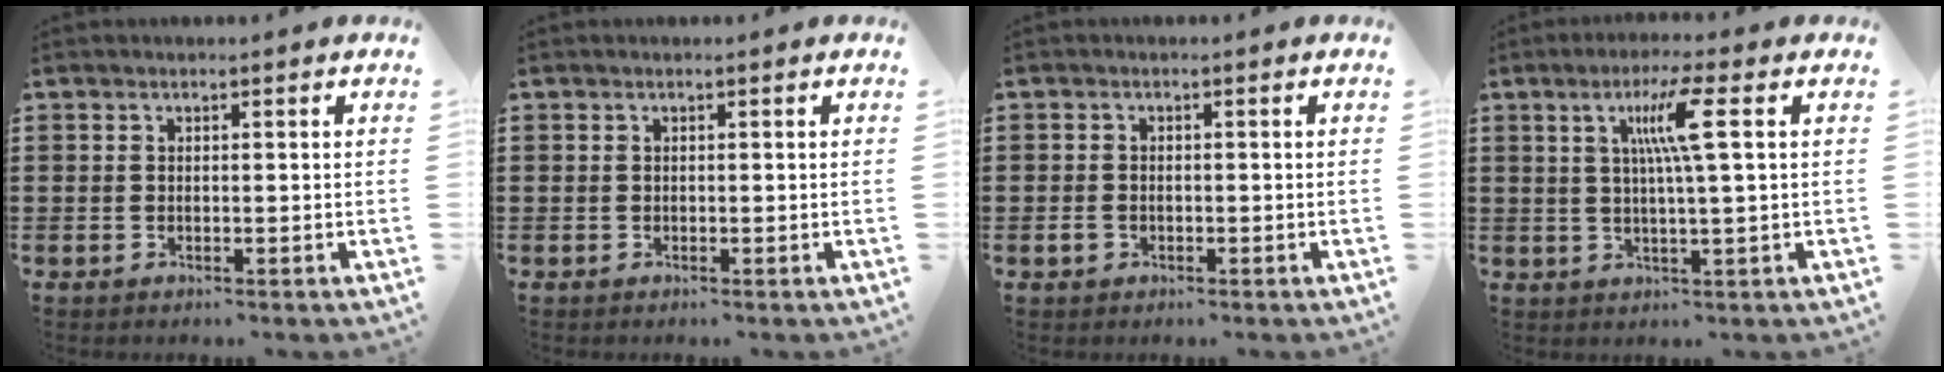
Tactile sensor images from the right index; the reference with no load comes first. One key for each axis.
{"total": 0.0}
{"total": 1.3, "fx": -0.6, "fy": 1.0, "fz": 0.6, "tx": -0.022, "ty": -0.001, "tz": -0.014}
{"total": 7.0, "fx": 2.0, "fy": -0.5, "fz": 6.7, "tx": -0.134, "ty": -0.001, "tz": 0.025}